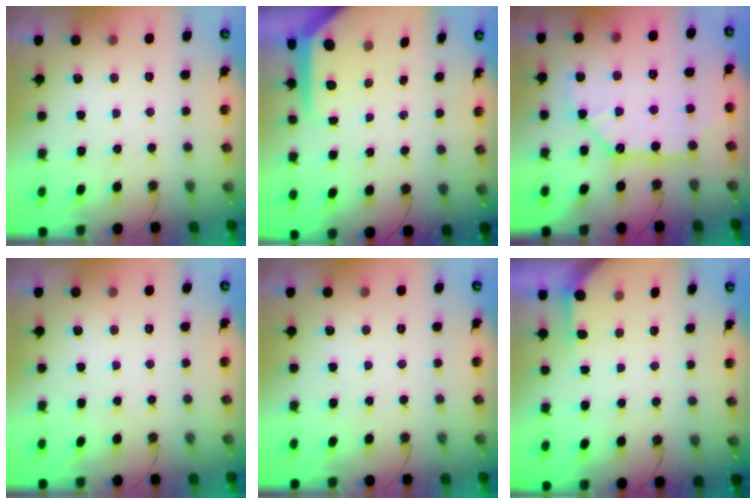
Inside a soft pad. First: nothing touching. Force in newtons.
{"total": 9.8, "press": 9.8, "slide": 0.7}
{"total": 11.8, "press": 11.8, "slide": 1.2}
{"total": 0.0}
{"total": 0.0}
{"total": 1.9, "press": 1.9, "slide": 0.3}